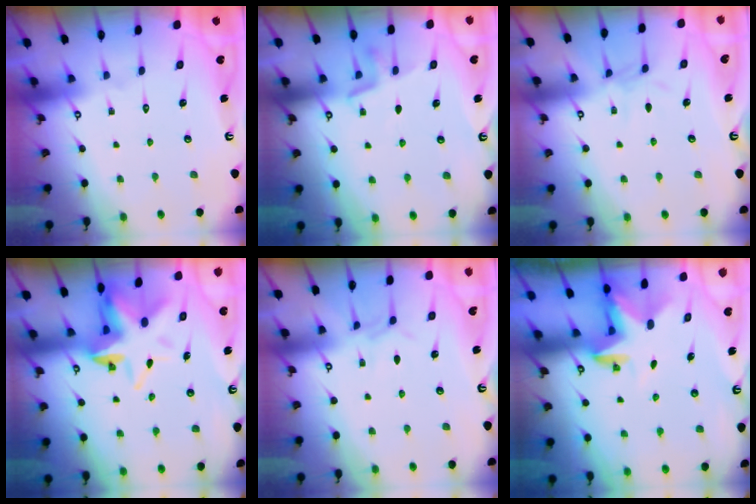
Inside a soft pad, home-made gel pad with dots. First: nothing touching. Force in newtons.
{"total": 5.6, "press": 5.5, "slide": 1.2}
{"total": 4.9, "press": 4.9, "slide": 0.5}
{"total": 7.9, "press": 7.7, "slide": 1.7}
{"total": 3.4, "press": 3.4, "slide": 0.3}
{"total": 2.8, "press": 2.8, "slide": 0.2}